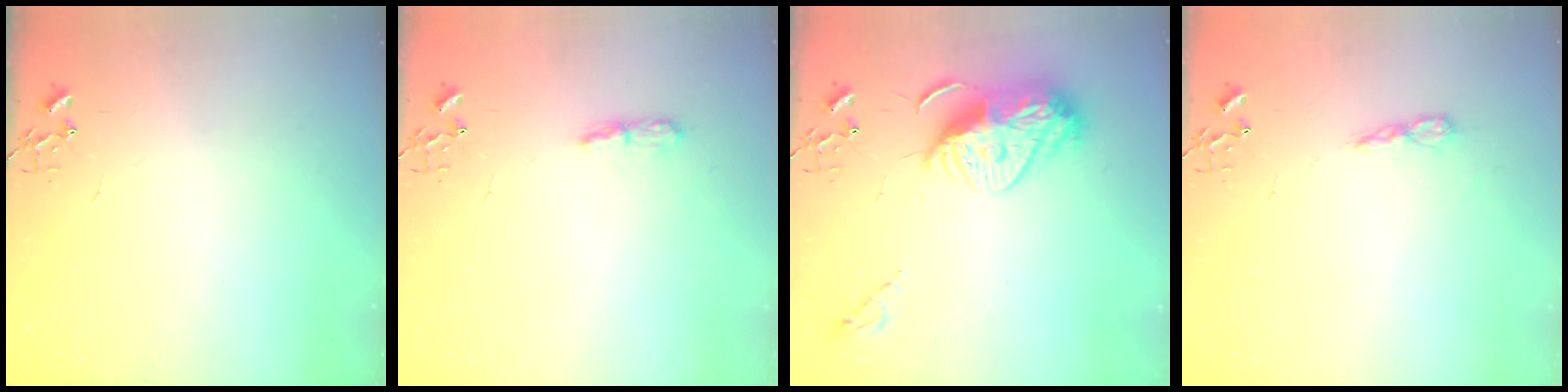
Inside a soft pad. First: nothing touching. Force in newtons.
{"total": 6.1, "press": 6.1, "slide": 0.5}
{"total": 16.0, "press": 16.0, "slide": 0.9}
{"total": 5.0, "press": 5.0, "slide": 0.6}